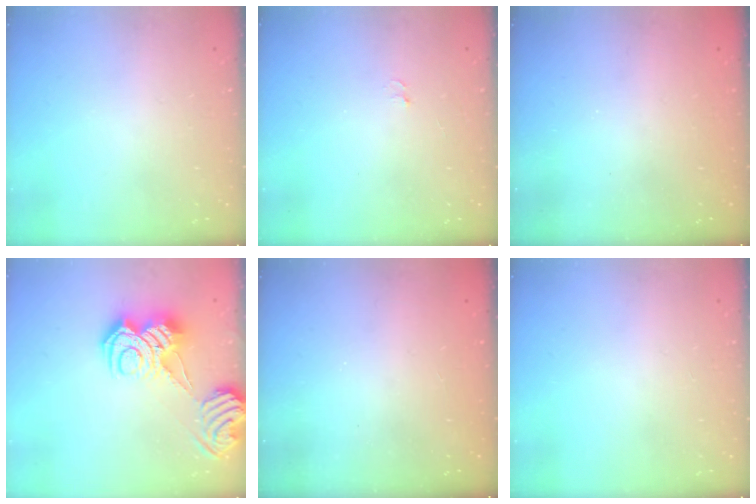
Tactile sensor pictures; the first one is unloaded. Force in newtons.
{"total": 3.6, "press": 3.6, "slide": 0.3}
{"total": 2.4, "press": 2.2, "slide": 0.8}
{"total": 11.8, "press": 11.7, "slide": 0.8}
{"total": 2.4, "press": 2.3, "slide": 0.8}
{"total": 0.0}